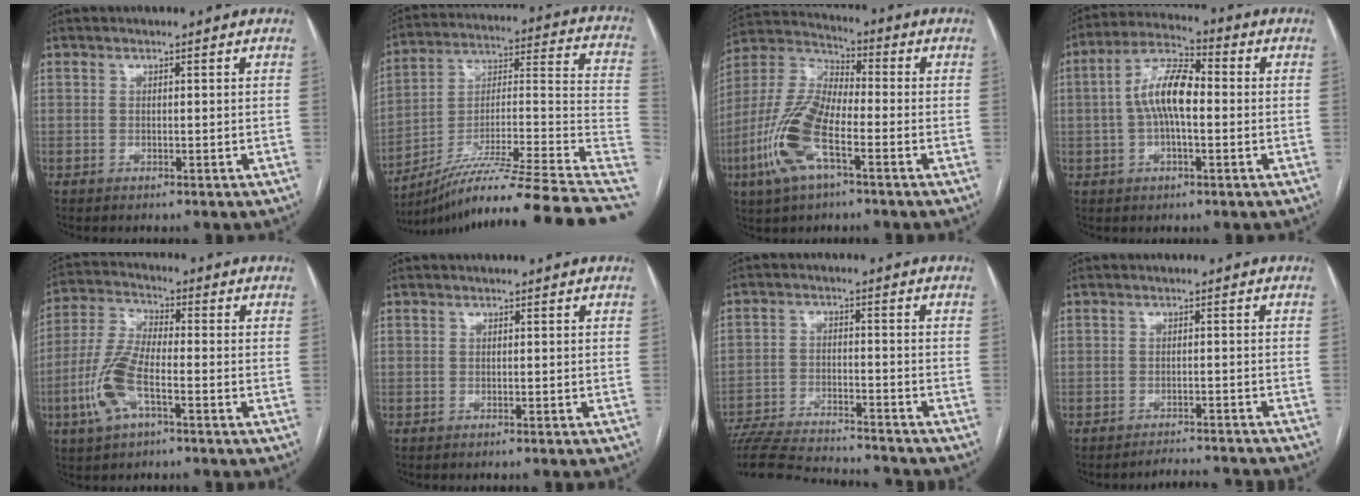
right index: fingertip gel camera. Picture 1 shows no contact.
{"total": 28.4, "force": [-22.4, -1.2, 17.5], "torque": [-0.179, 0.008, -0.353]}
{"total": 14.0, "force": [-5.5, 4.7, 12.0], "torque": [-0.276, 0.000, -0.108]}
{"total": 9.2, "force": [-0.2, 3.2, 8.7], "torque": [-0.177, 0.025, -0.008]}
{"total": 9.9, "force": [-3.9, 3.3, 8.5], "torque": [-0.203, 0.001, -0.076]}
{"total": 1.3, "force": [-1.2, 0.0, 0.4], "torque": [-0.006, 0.000, -0.015]}
{"total": 19.2, "force": [-17.9, 2.6, 6.2], "torque": [-0.139, -0.019, -0.271]}
{"total": 6.6, "force": [-6.6, -0.3, 0.4], "torque": [-0.002, 0.005, -0.088]}